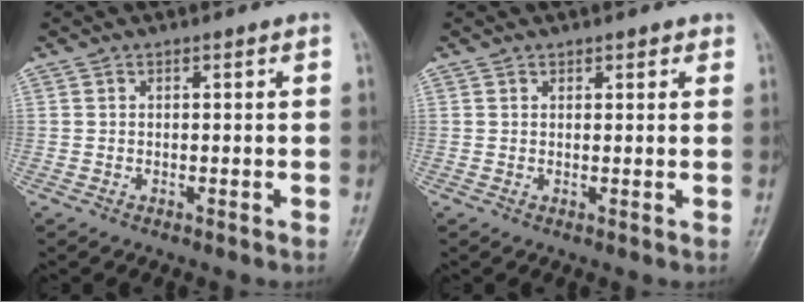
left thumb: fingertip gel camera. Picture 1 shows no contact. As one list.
[{"total": 1.4, "force": [1.0, 0.8, 0.6], "torque": [0.006, -0.004, 0.008]}]